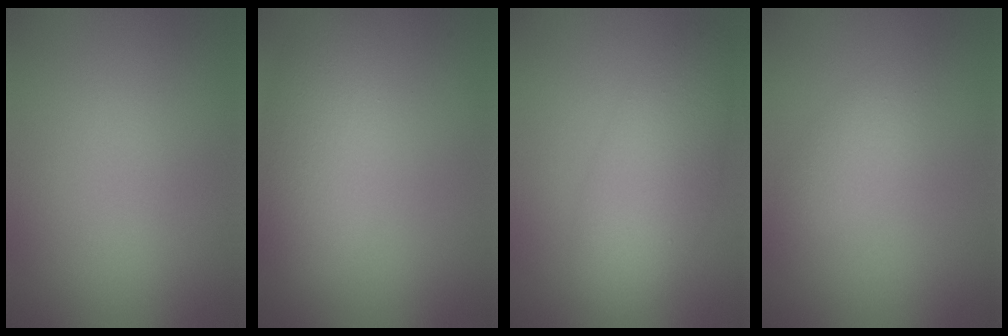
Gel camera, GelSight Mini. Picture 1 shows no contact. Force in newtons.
{"total": 5.3, "press": 5.3, "slide": 0.5}
{"total": 5.3, "press": 5.3, "slide": 0.1}
{"total": 1.9, "press": 1.9, "slide": 0.1}